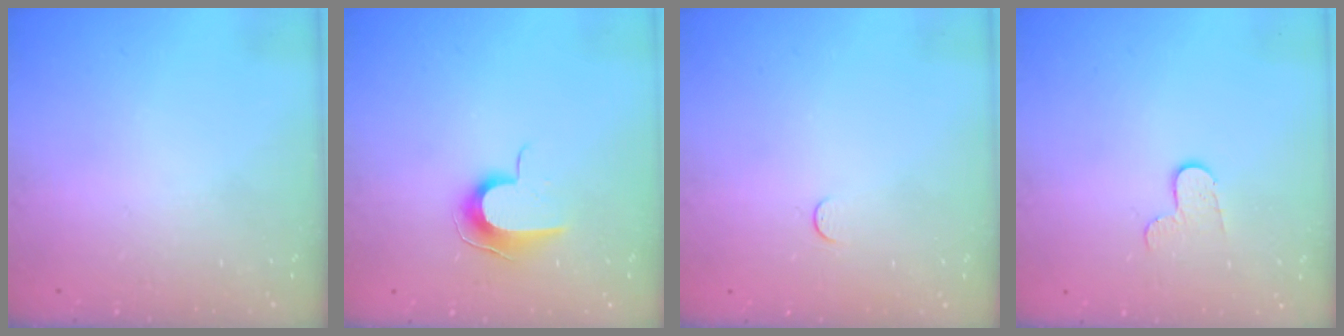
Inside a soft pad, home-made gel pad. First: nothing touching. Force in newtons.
{"total": 8.9, "press": 8.9, "slide": 0.8}
{"total": 3.5, "press": 3.5, "slide": 0.4}
{"total": 5.7, "press": 5.7, "slide": 0.5}